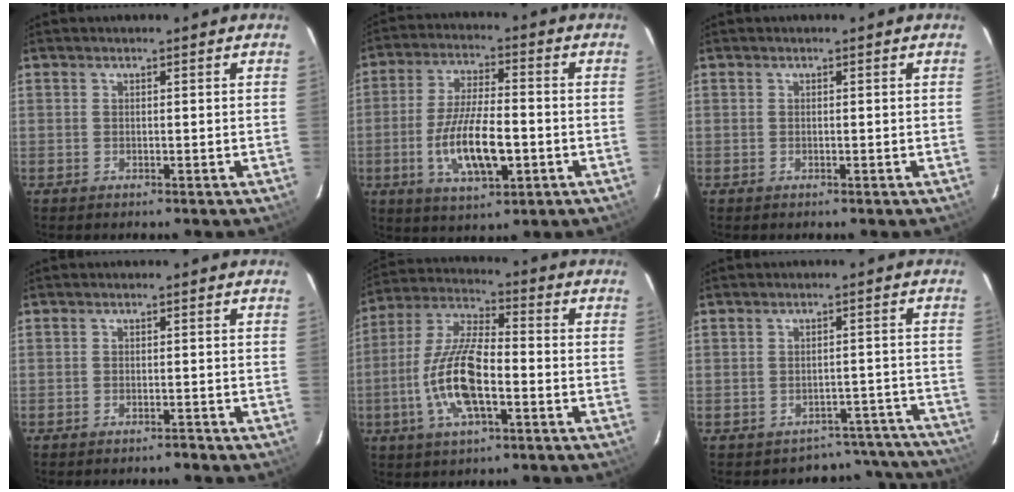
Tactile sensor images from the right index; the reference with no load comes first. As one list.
[{"total": 12.5, "force": [-3.4, 4.2, 11.2], "torque": [-0.224, -0.009, -0.057]}, {"total": 0.0}, {"total": 1.1, "force": [-1.1, 0.2, 0.1], "torque": [-0.006, 0.003, -0.015]}, {"total": 13.9, "force": [-4.1, 4.8, 12.3], "torque": [-0.261, -0.002, -0.081]}, {"total": 11.3, "force": [-10.1, 5.0, -0.4], "torque": [0.032, 0.061, -0.103]}]